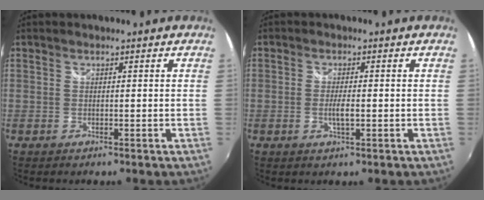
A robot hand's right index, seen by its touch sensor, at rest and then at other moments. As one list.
[{"total": 2.9, "force": [-0.6, 0.5, 2.8], "torque": [-0.052, -0.005, -0.011]}]